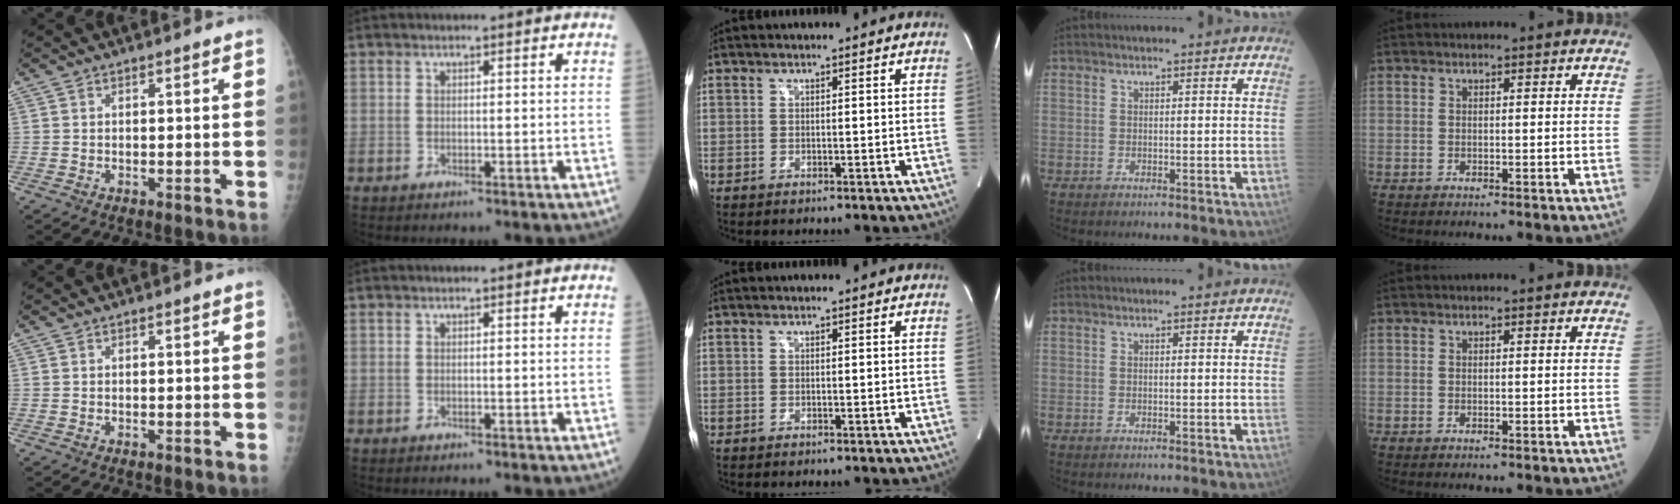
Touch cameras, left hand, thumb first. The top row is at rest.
{}